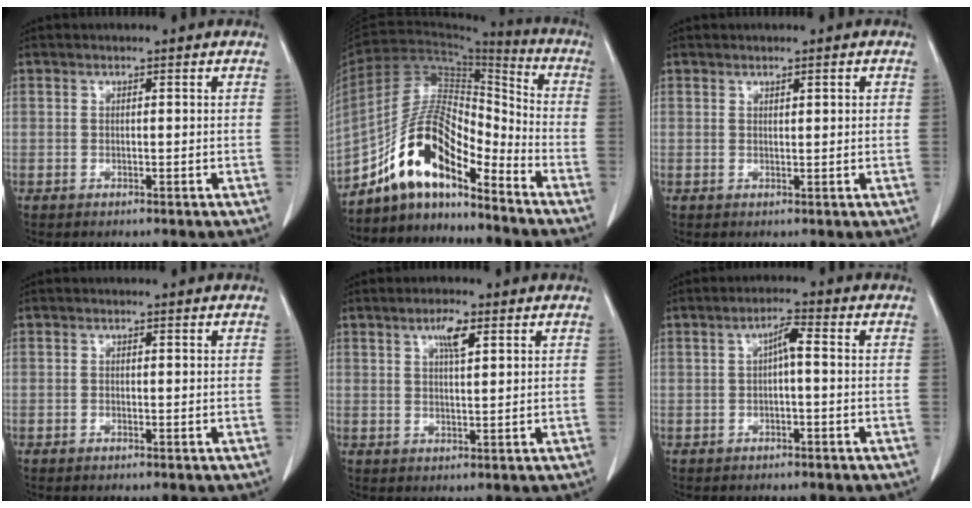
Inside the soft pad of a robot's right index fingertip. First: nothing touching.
{"total": 13.3, "force": [-10.0, 3.7, 7.9], "torque": [-0.148, 0.037, -0.179]}
{"total": 1.2, "force": [0.6, 0.1, 1.0], "torque": [-0.018, 0.000, 0.009]}
{"total": 0.0}
{"total": 3.6, "force": [1.9, 0.7, 3.1], "torque": [-0.056, 0.002, 0.032]}
{"total": 3.0, "force": [0.0, 0.5, 2.9], "torque": [-0.050, 0.011, 0.001]}